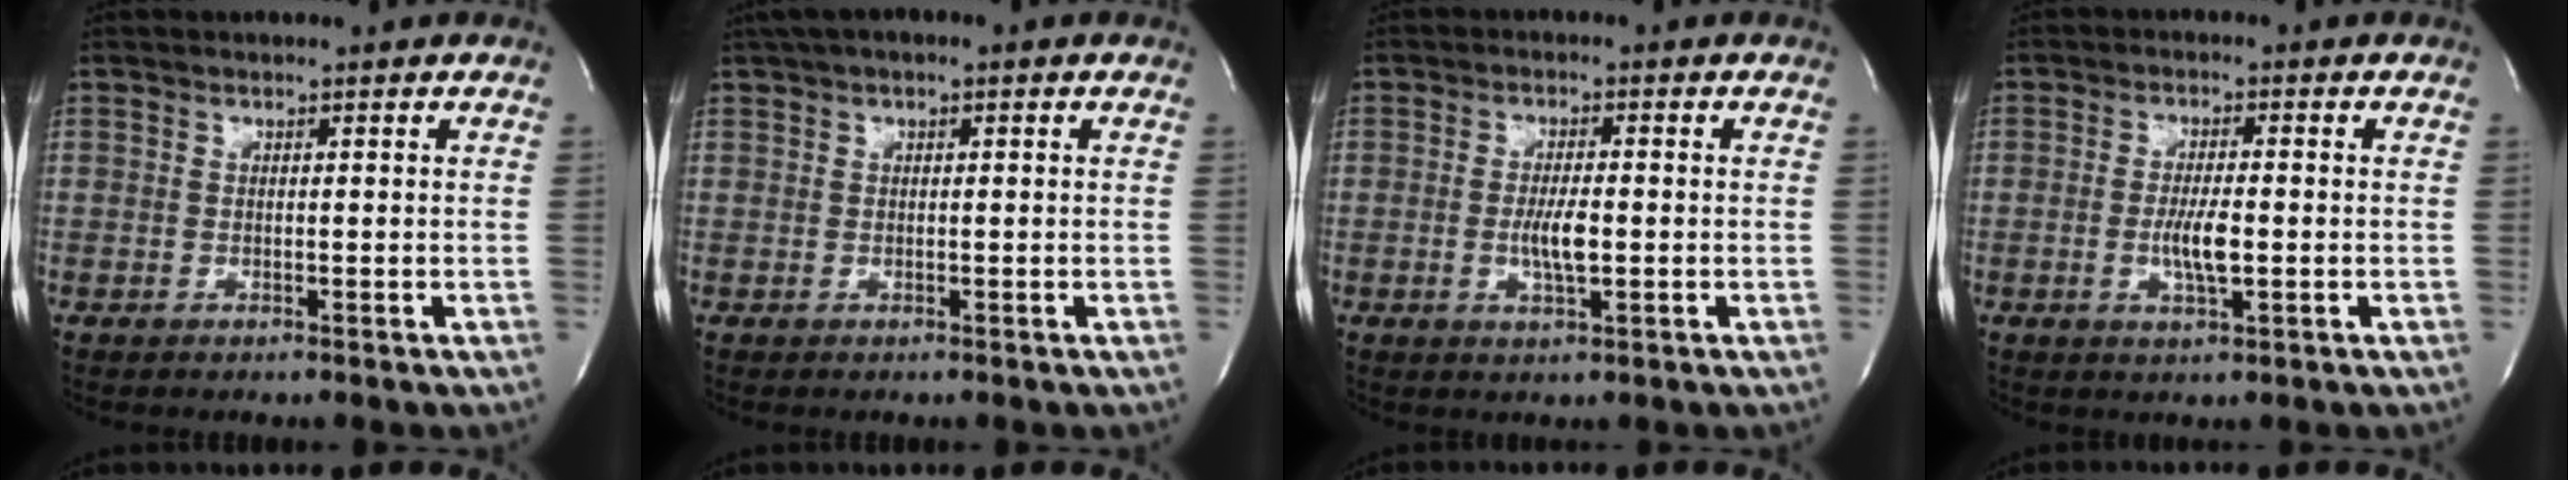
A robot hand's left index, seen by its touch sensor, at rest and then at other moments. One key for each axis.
{"total": 3.5, "fx": 1.7, "fy": 1.3, "fz": 2.8, "tx": -0.053, "ty": 0.025, "tz": 0.025}
{"total": 4.2, "fx": -0.8, "fy": 0.9, "fz": 4.1, "tx": -0.081, "ty": -0.005, "tz": -0.011}
{"total": 4.7, "fx": -1.0, "fy": 0.9, "fz": 4.5, "tx": -0.090, "ty": -0.006, "tz": -0.015}